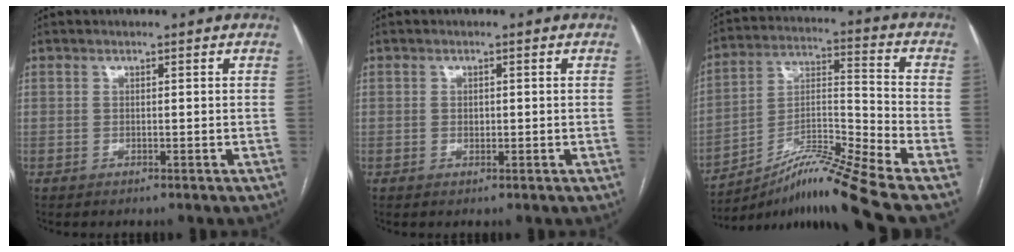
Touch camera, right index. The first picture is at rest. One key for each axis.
{"total": 1.1, "fx": 0.0, "fy": 0.8, "fz": 0.8, "tx": -0.012, "ty": 0.001, "tz": 0.001}
{"total": 14.7, "fx": -11.2, "fy": -2.0, "fz": 9.4, "tx": -0.181, "ty": 0.010, "tz": -0.192}